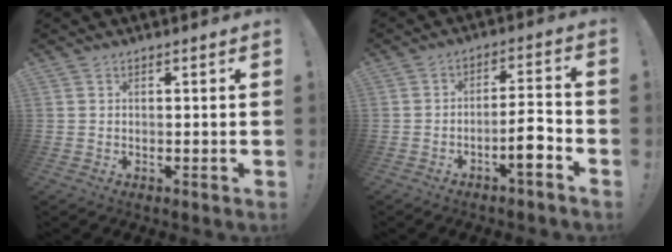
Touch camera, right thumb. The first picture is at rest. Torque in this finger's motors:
{"motor_torque": [1.62, 1.36, 0.64, -1.26, 0.44]}